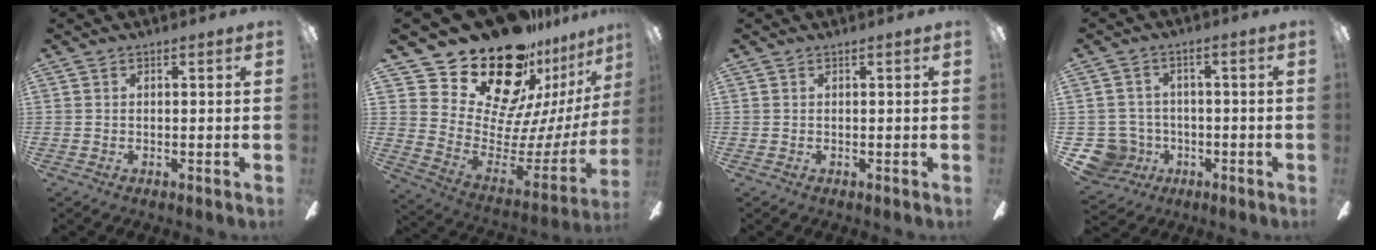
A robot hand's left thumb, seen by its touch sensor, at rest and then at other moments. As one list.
[{"total": 26.3, "force": [19.5, 12.6, 12.3], "torque": [-0.215, -0.156, 0.369]}, {"total": 0.0}, {"total": 7.9, "force": [-2.4, 7.4, 1.6], "torque": [-0.060, 0.015, -0.041]}]